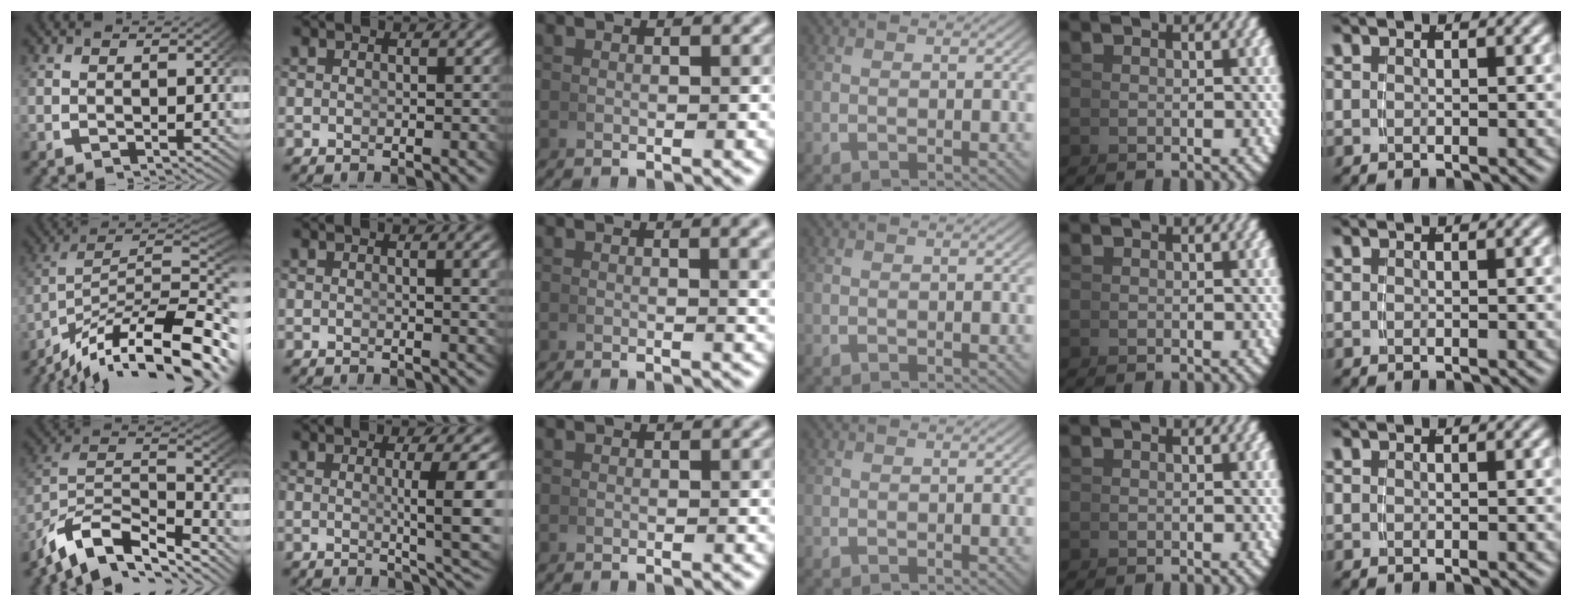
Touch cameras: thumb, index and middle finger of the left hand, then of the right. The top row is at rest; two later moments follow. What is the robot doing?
{"motion": "lift_and_place", "object": "cup"}